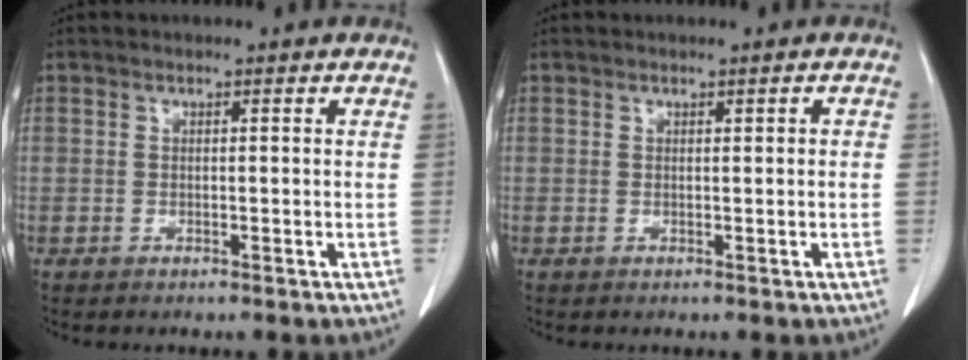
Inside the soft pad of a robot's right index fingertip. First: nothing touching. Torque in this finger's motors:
{"motor_torque": [-0.29, 0.11, -0.03, -0.01]}